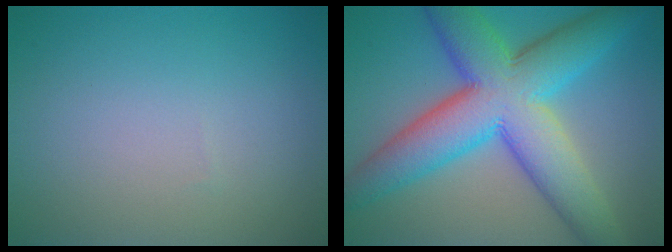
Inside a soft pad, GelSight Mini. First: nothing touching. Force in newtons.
{"total": 11.8, "press": 11.8, "slide": 0.0}